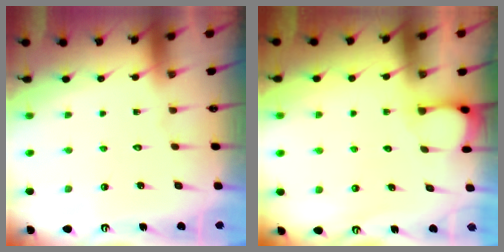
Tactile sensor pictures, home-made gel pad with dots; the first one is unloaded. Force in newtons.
{"total": 2.3, "press": 2.2, "slide": 0.4}